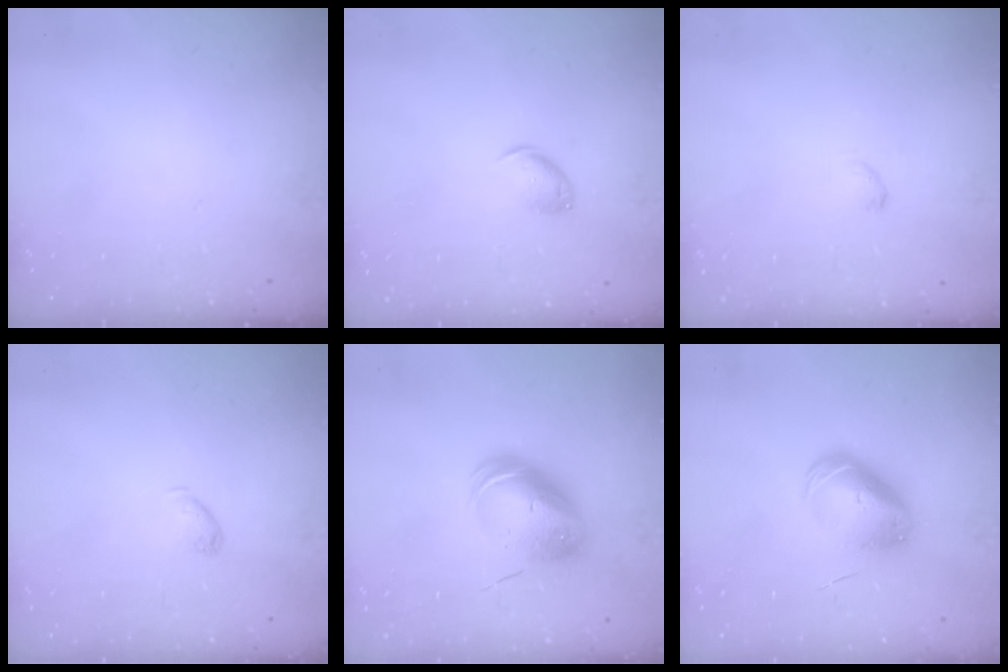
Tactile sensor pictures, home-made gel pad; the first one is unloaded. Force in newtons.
{"total": 7.2, "press": 7.2, "slide": 1.0}
{"total": 2.8, "press": 2.7, "slide": 0.5}
{"total": 4.9, "press": 4.8, "slide": 0.8}
{"total": 10.7, "press": 10.4, "slide": 2.1}
{"total": 9.6, "press": 9.4, "slide": 1.7}